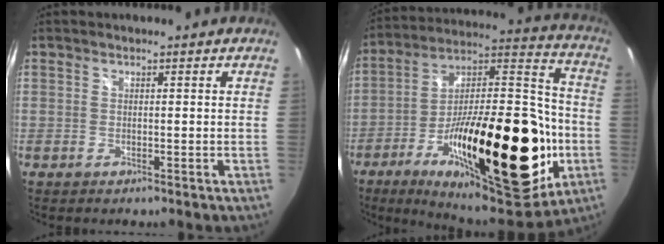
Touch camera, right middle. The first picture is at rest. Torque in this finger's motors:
{"motor_torque": [2.14, 0.00, 1.06, 0.21]}